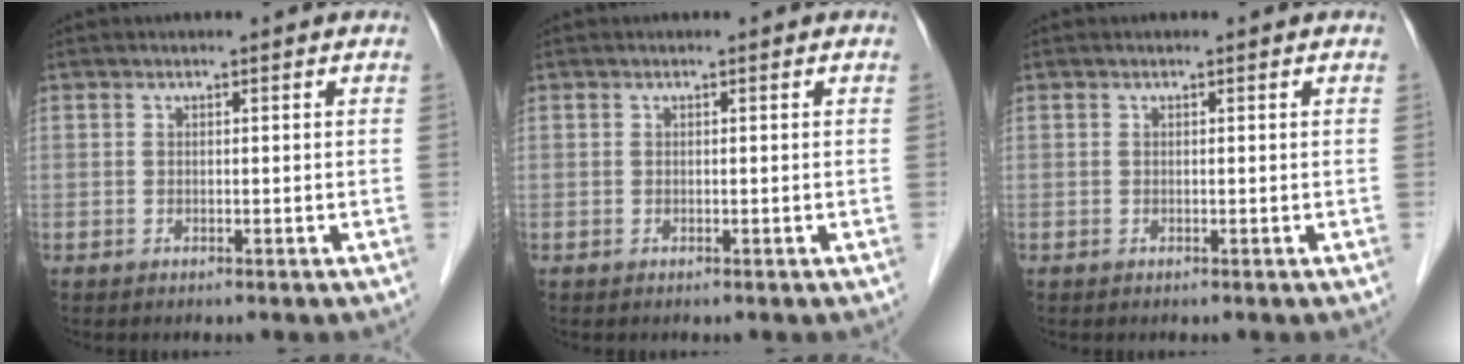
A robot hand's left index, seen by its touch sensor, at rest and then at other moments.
{"total": 0.0}
{"total": 0.0}